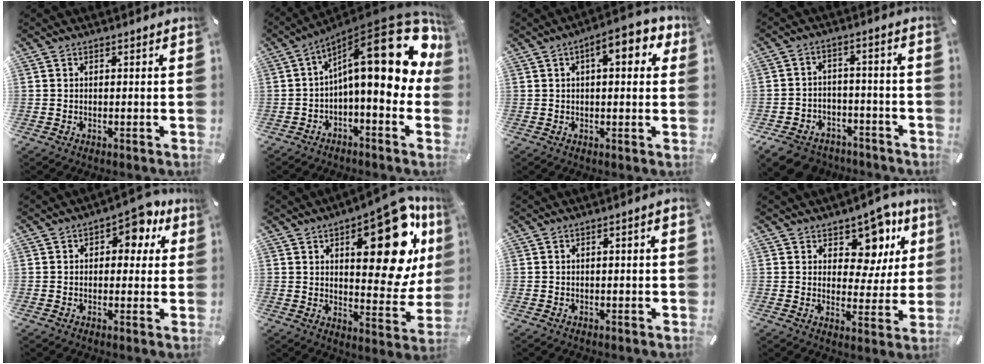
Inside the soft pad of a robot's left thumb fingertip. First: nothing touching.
{"total": 24.3, "force": [6.4, 8.5, 21.9], "torque": [-0.334, -0.051, 0.108]}
{"total": 9.0, "force": [3.3, 3.5, 7.6], "torque": [-0.109, -0.008, 0.047]}
{"total": 9.2, "force": [-6.8, 5.3, 3.0], "torque": [-0.053, 0.049, -0.126]}
{"total": 7.2, "force": [3.2, 4.4, 4.7], "torque": [-0.046, -0.013, 0.046]}
{"total": 27.6, "force": [10.8, 12.4, 22.2], "torque": [-0.271, -0.071, 0.173]}
{"total": 1.6, "force": [-0.2, 0.3, 1.6], "torque": [-0.025, -0.001, -0.003]}
{"total": 11.1, "force": [6.9, 7.2, 4.9], "torque": [-0.059, -0.057, 0.121]}